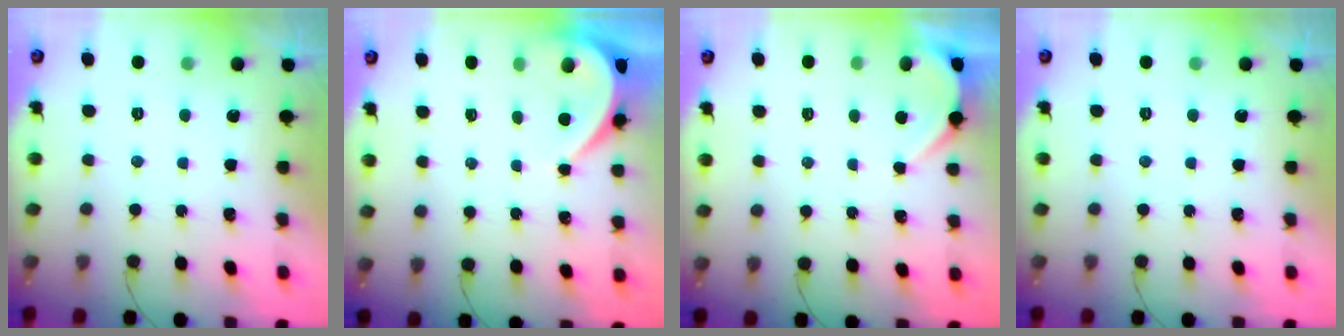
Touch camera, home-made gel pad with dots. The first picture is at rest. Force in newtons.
{"total": 3.9, "press": 3.8, "slide": 0.5}
{"total": 1.9, "press": 1.9, "slide": 0.2}
{"total": 0.0}